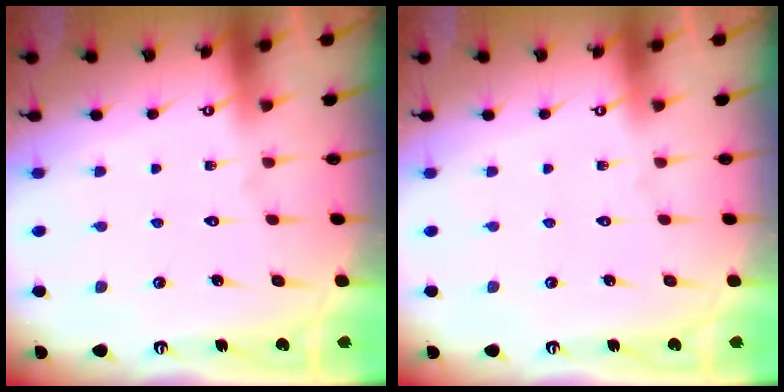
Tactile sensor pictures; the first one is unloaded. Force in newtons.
{"total": 0.0}